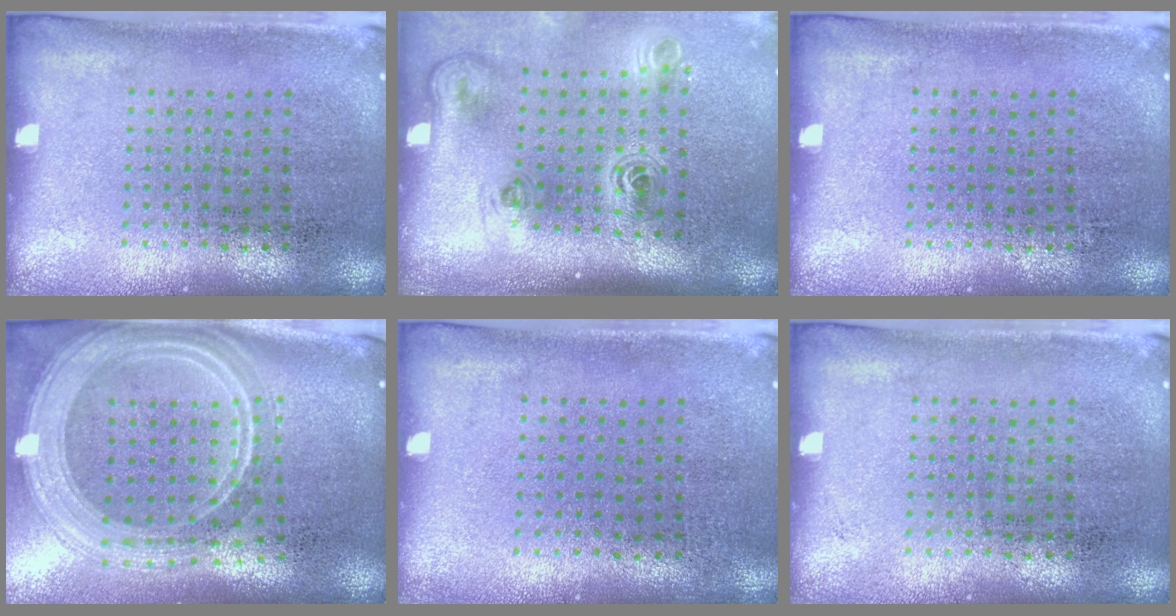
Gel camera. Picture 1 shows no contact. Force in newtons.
{"total": 2.3, "press": 1.5, "slide": 1.8}
{"total": 0.0}
{"total": 2.9, "press": 2.3, "slide": 1.7}
{"total": 0.0}
{"total": 0.0}